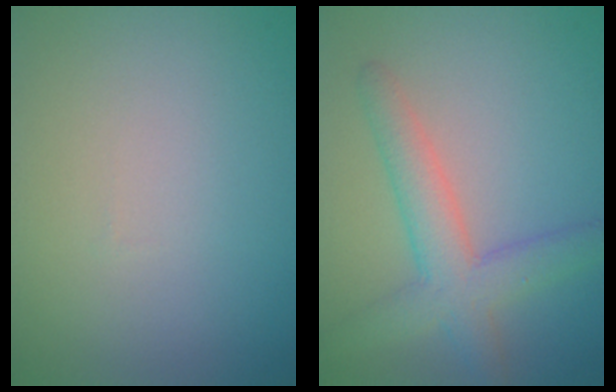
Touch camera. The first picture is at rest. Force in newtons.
{"total": 4.5, "press": 4.5, "slide": 0.2}